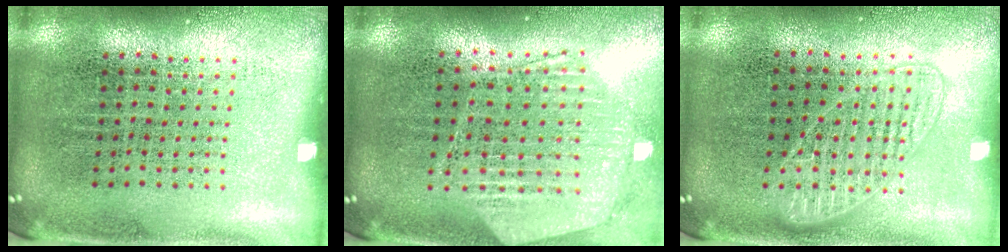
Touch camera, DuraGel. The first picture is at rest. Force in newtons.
{"total": 1.3, "press": 1.2, "slide": 0.3}
{"total": 2.4, "press": 2.3, "slide": 0.4}